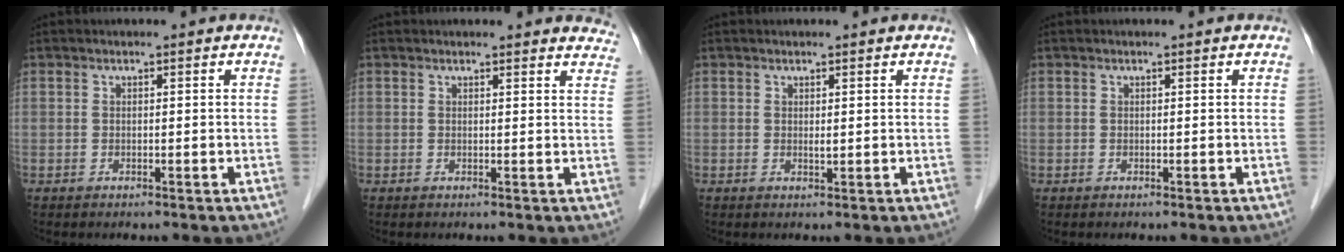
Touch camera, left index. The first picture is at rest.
{"total": 7.8, "force": [7.5, 1.8, 0.9], "torque": [0.024, -0.010, 0.048]}
{"total": 0.7, "force": [0.3, 0.2, 0.6], "torque": [-0.013, -0.003, 0.003]}
{"total": 0.0}